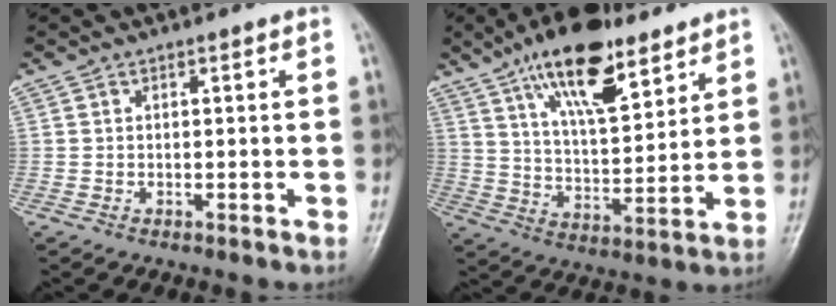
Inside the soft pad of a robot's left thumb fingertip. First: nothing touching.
{"total": 17.0, "force": [10.4, 6.6, 11.7], "torque": [-0.165, -0.046, 0.180]}